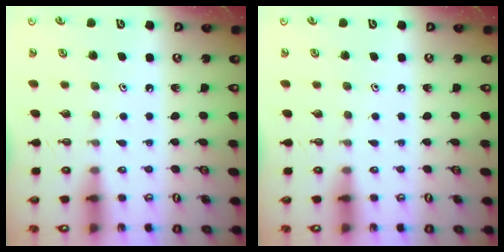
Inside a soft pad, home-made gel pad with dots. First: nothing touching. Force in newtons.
{"total": 0.0}